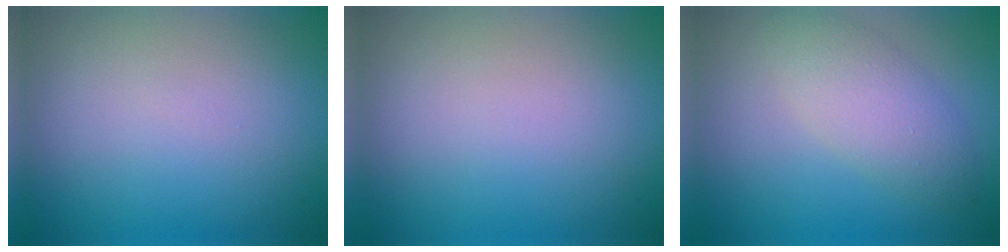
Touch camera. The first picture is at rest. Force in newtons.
{"total": 0.0}
{"total": 3.8, "press": 3.8, "slide": 0.3}